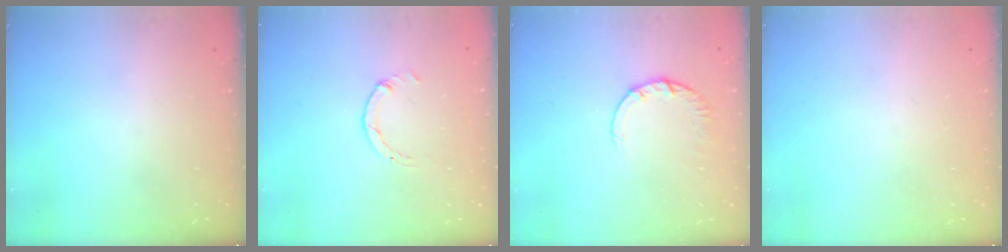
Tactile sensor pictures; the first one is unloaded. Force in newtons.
{"total": 0.7, "press": 0.7, "slide": 0.2}
{"total": 2.4, "press": 2.4, "slide": 0.2}
{"total": 0.0}